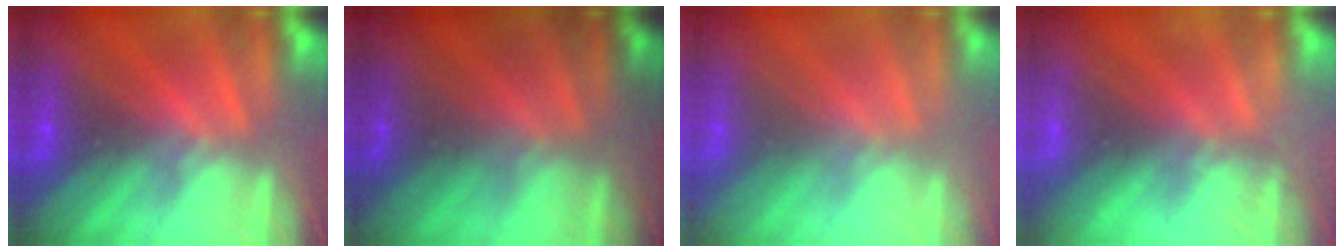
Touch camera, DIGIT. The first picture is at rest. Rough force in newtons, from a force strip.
{"total": 1.0}
{"total": 2.7}
{"total": 2.4}